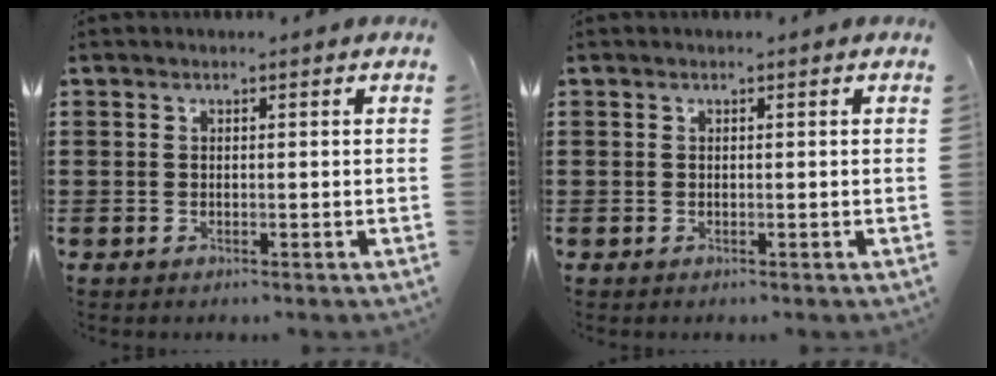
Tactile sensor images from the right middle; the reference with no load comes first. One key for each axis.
{"total": 0.0}